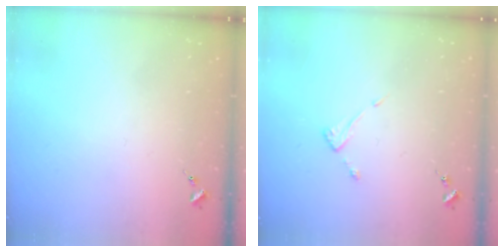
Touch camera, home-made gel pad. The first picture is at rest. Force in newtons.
{"total": 4.1, "press": 4.0, "slide": 0.4}